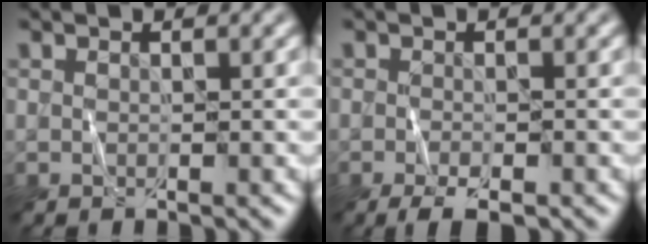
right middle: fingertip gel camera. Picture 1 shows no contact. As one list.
[{"total": 3.4, "force": [-2.2, 1.1, 2.4], "torque": [-0.038, -0.002, -0.037]}]